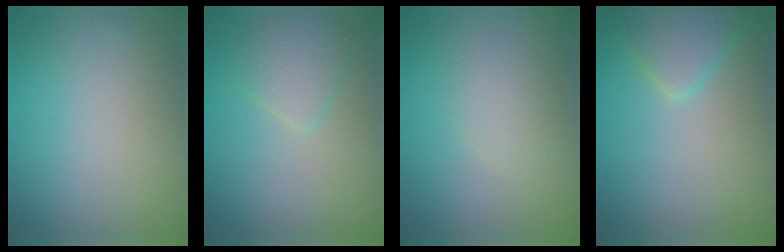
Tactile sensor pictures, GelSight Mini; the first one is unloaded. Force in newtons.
{"total": 2.1, "press": 2.1, "slide": 0.1}
{"total": 1.6, "press": 1.6, "slide": 0.1}
{"total": 2.9, "press": 2.9, "slide": 0.0}